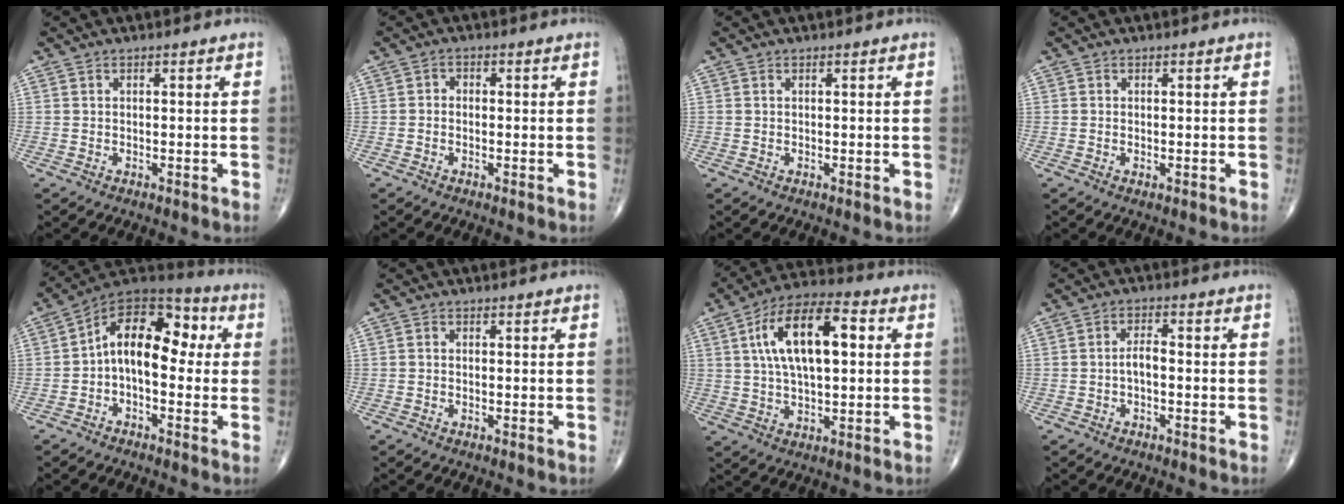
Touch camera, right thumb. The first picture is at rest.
{"total": 1.3, "force": [-0.4, 1.1, 0.7], "torque": [-0.002, 0.005, -0.013]}
{"total": 0.0}
{"total": 0.5, "force": [-0.1, 0.3, 0.4], "torque": [-0.008, -0.002, -0.003]}
{"total": 14.1, "force": [0.3, 8.4, 11.4], "torque": [-0.139, 0.052, -0.012]}
{"total": 0.5, "force": [-0.1, 0.4, 0.2], "torque": [-0.003, 0.001, -0.006]}
{"total": 16.0, "force": [3.4, 7.1, 13.9], "torque": [-0.236, 0.019, 0.052]}
{"total": 2.8, "force": [-0.7, 1.3, 2.4], "torque": [-0.041, 0.014, -0.015]}